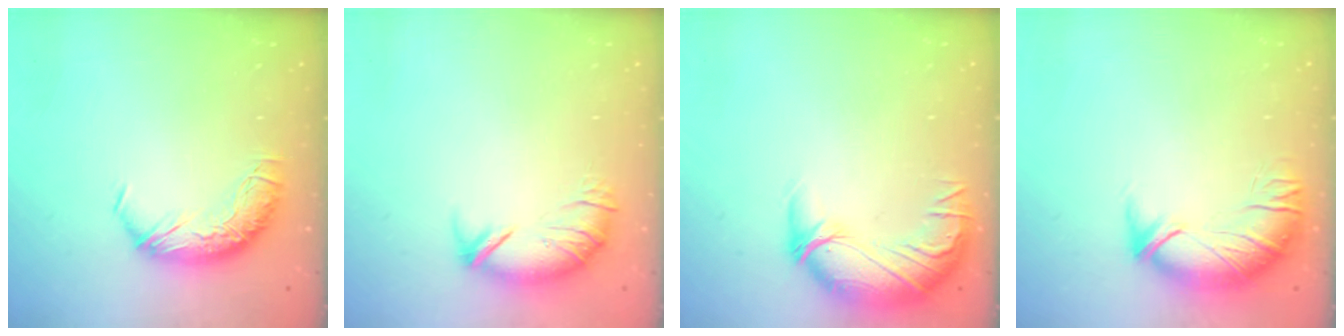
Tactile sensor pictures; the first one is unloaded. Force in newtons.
{"total": 3.6, "press": 3.1, "slide": 1.8}
{"total": 2.8, "press": 0.0, "slide": 2.8}
{"total": 2.9, "press": 1.4, "slide": 2.5}